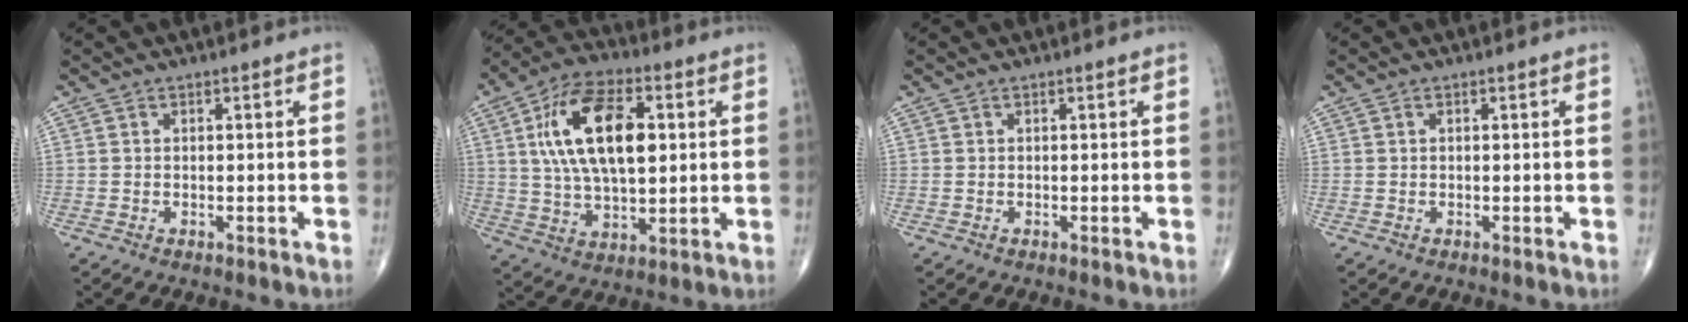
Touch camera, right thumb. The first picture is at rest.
{"total": 18.1, "force": [3.8, 9.2, 15.2], "torque": [-0.261, 0.005, 0.065]}
{"total": 0.0}
{"total": 0.0}